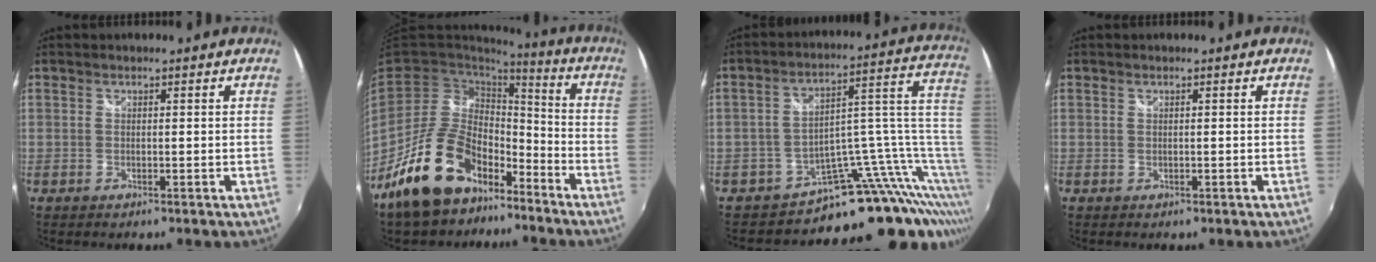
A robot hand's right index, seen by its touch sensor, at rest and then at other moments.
{"total": 18.6, "force": [-12.2, 10.0, 9.8], "torque": [-0.198, 0.015, -0.192]}
{"total": 13.4, "force": [-4.1, 7.5, 10.3], "torque": [-0.126, 0.020, -0.068]}
{"total": 0.0}